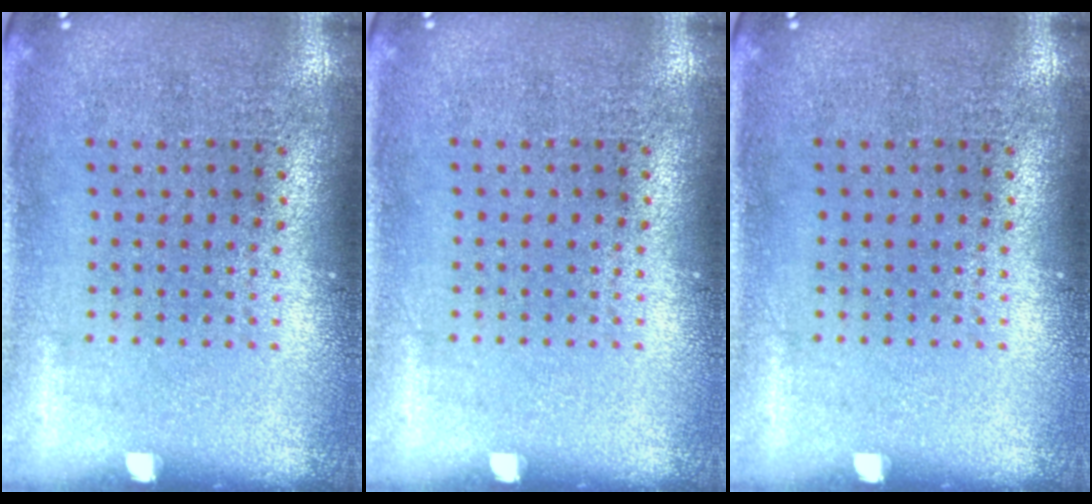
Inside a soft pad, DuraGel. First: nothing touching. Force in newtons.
{"total": 0.0}
{"total": 0.0}